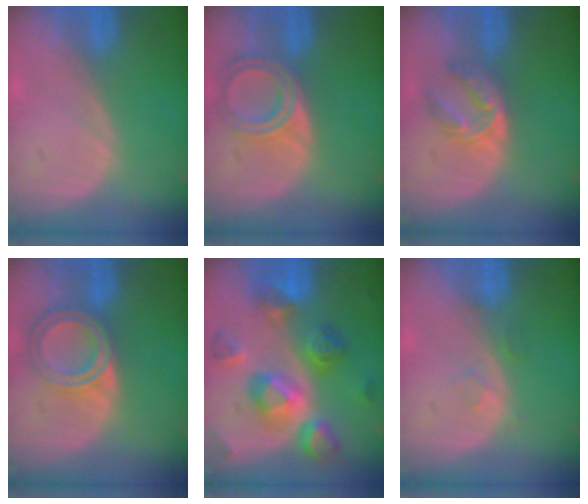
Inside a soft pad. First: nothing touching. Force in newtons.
{"total": 6.4, "press": 5.8, "slide": 2.9}
{"total": 5.9, "press": 4.8, "slide": 3.5}
{"total": 6.8, "press": 6.0, "slide": 3.1}
{"total": 11.1, "press": 11.0, "slide": 1.0}
{"total": 1.4, "press": 1.4, "slide": 0.1}